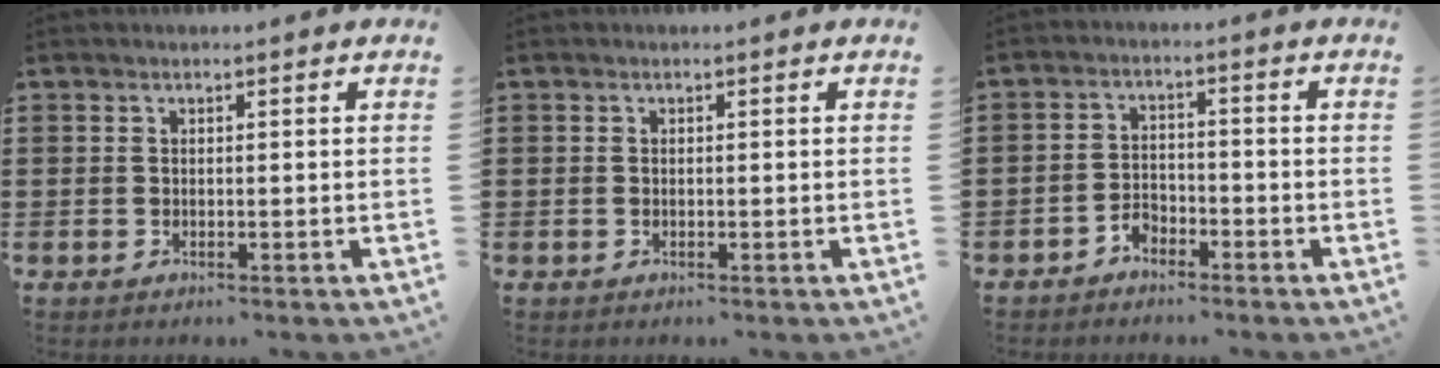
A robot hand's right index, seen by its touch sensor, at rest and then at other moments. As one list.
[{"total": 0.0}, {"total": 2.7, "force": [-2.3, 1.3, 0.5], "torque": [-0.017, 0.004, -0.048]}]